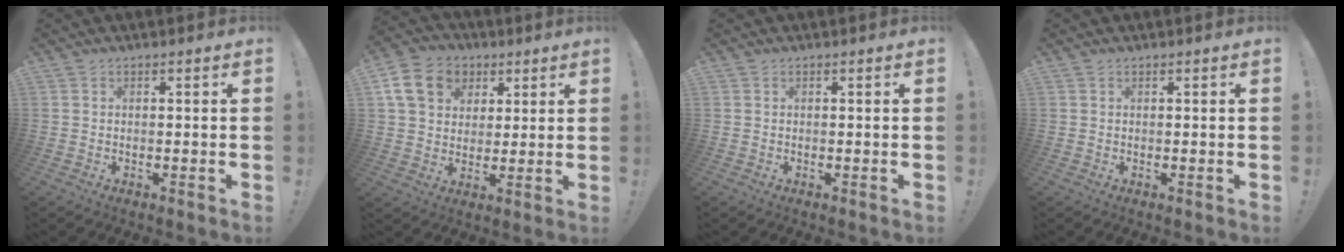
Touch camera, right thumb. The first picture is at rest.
{"total": 14.6, "force": [5.3, 11.7, 6.9], "torque": [-0.092, -0.015, 0.109]}
{"total": 0.0}
{"total": 0.0}